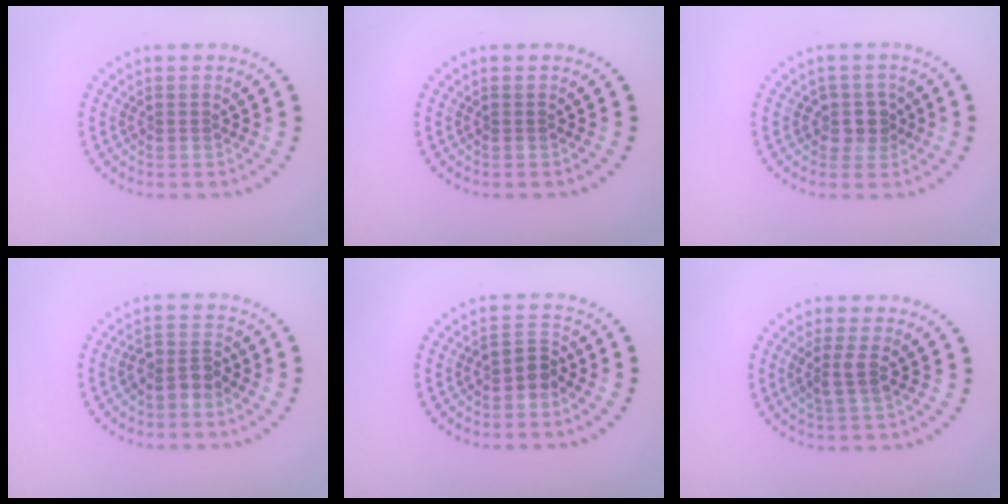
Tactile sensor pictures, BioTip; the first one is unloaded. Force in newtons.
{"total": 0.0}
{"total": 2.2, "press": 1.8, "slide": 1.2}
{"total": 2.0, "press": 1.8, "slide": 1.0}
{"total": 2.0, "press": 1.7, "slide": 1.0}
{"total": 1.8, "press": 1.4, "slide": 1.1}